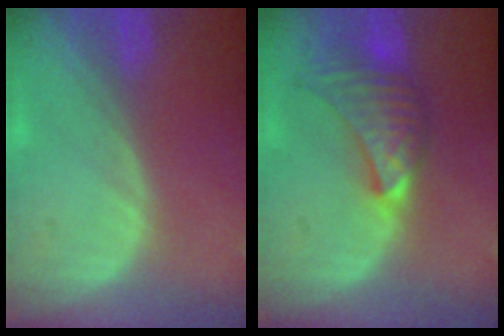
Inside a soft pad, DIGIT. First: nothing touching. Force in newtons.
{"total": 7.2, "press": 7.2, "slide": 0.3}